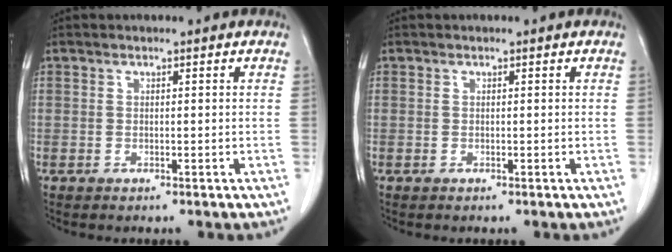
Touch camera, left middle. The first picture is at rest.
{"total": 0.0}